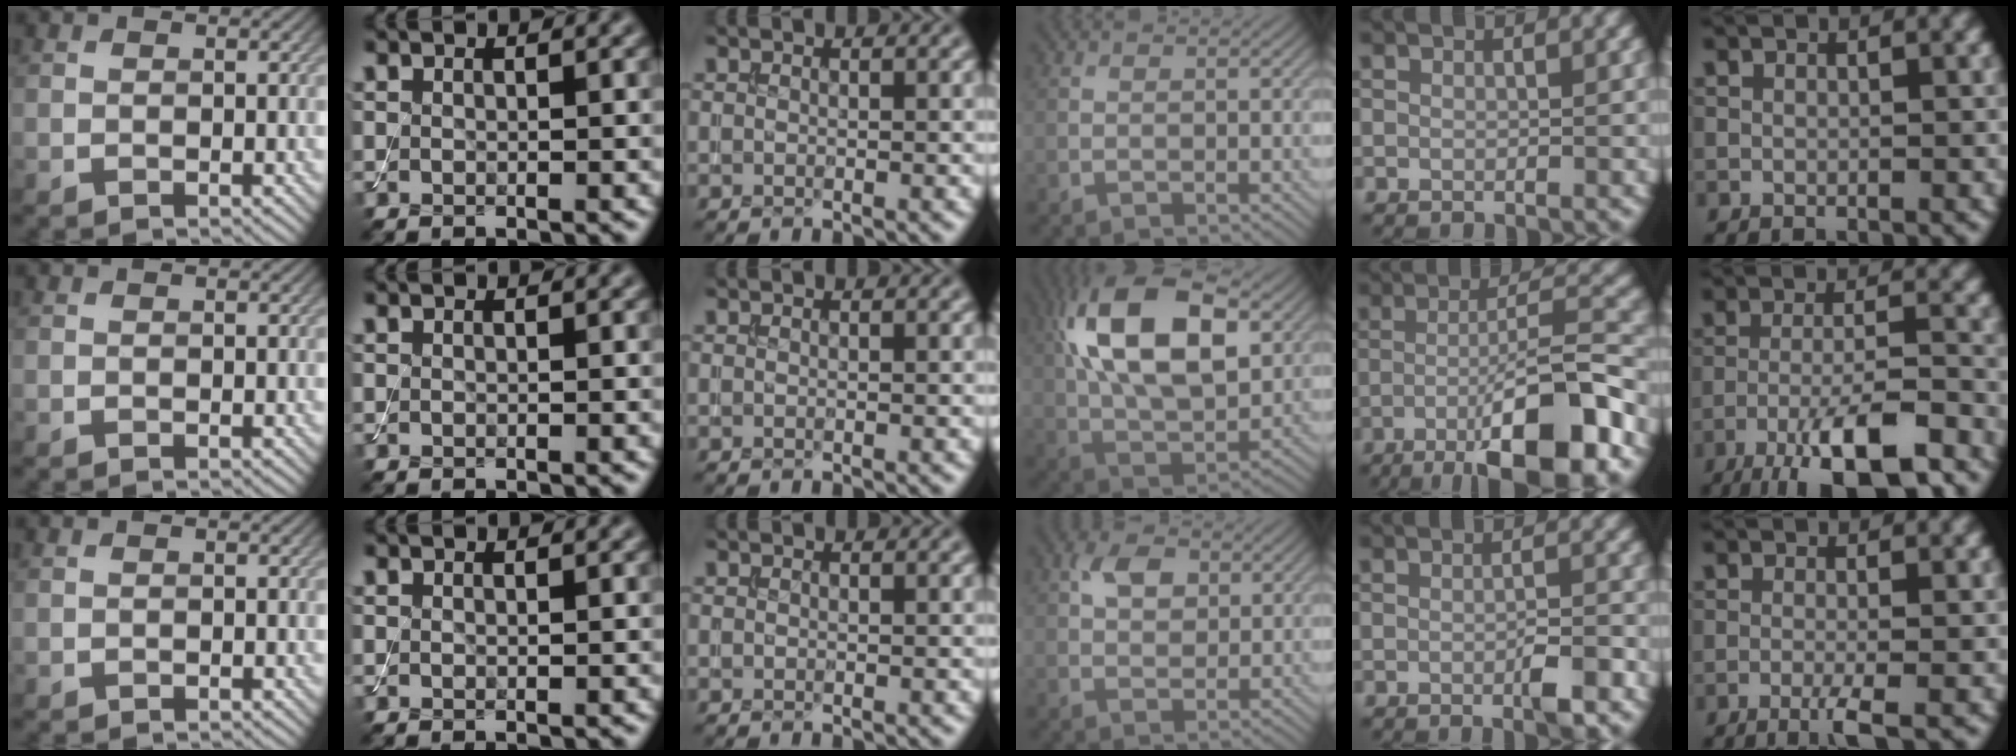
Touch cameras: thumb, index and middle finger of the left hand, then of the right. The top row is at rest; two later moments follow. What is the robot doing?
{"motion": "assemble", "object": "toy tower of hanoi"}